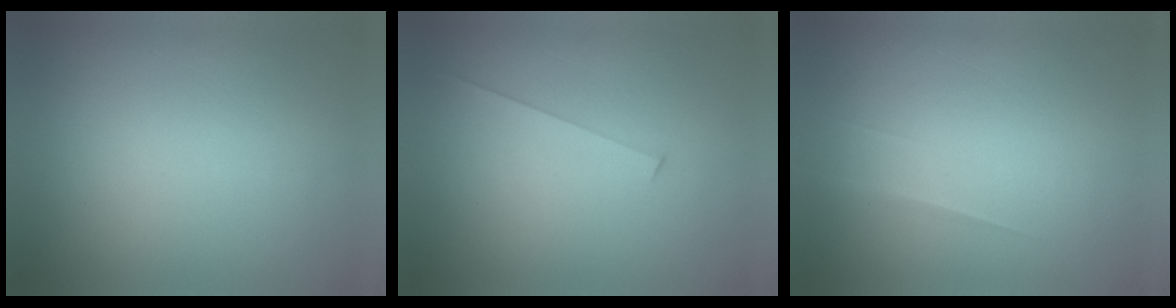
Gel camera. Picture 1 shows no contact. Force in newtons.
{"total": 1.6}
{"total": 1.5}